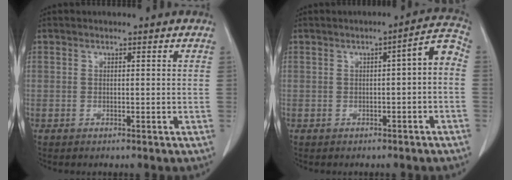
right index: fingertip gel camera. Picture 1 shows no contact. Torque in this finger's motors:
{"motor_torque": [0.47, -0.13, 0.17, 0.05]}